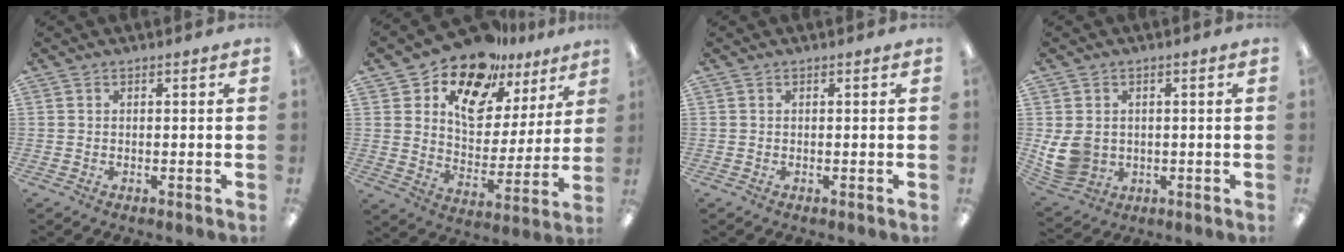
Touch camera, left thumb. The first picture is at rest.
{"total": 16.1, "force": [12.4, 8.0, 6.3], "torque": [-0.116, -0.086, 0.221]}
{"total": 0.0}
{"total": 8.2, "force": [0.0, 7.2, 4.0], "torque": [-0.086, 0.010, 0.006]}